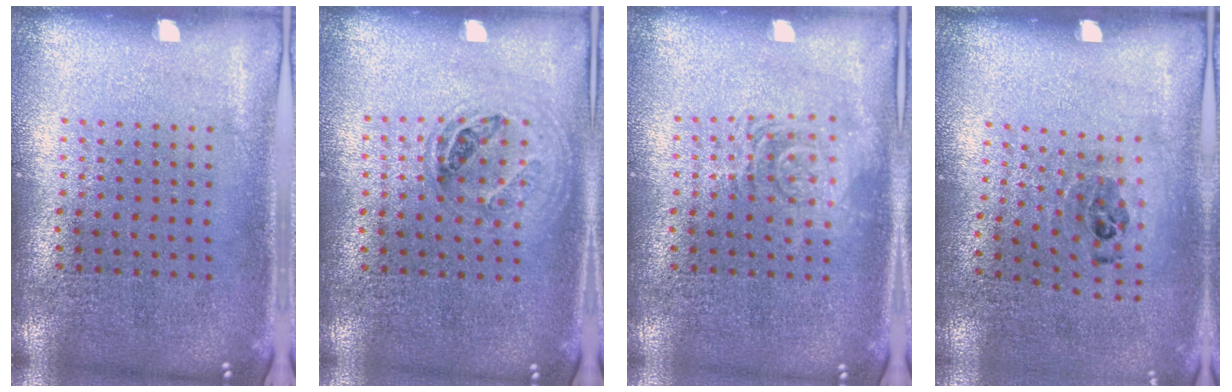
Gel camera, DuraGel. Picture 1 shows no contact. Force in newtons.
{"total": 1.1, "press": 0.9, "slide": 0.5}
{"total": 1.2, "press": 1.2, "slide": 0.2}
{"total": 1.1, "press": 0.7, "slide": 0.8}